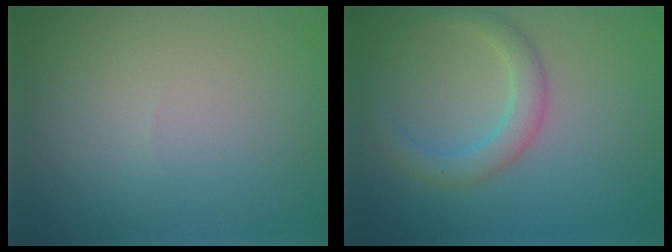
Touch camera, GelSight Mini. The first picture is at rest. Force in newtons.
{"total": 3.0, "press": 3.0, "slide": 0.1}